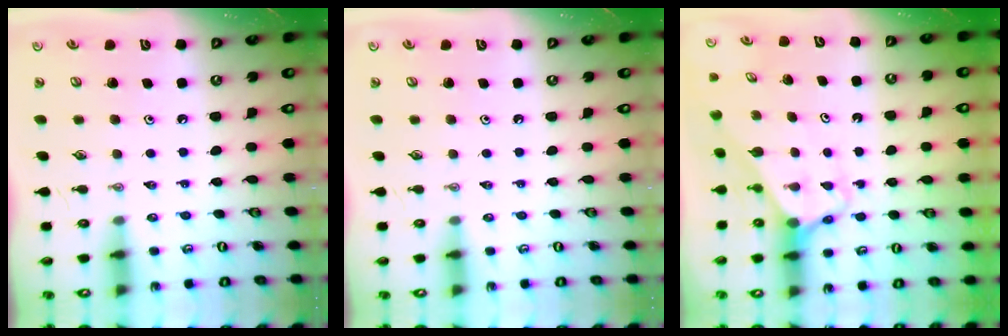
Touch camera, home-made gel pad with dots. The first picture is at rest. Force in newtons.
{"total": 0.0}
{"total": 2.9, "press": 2.9, "slide": 0.2}